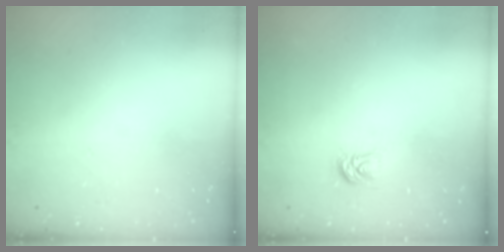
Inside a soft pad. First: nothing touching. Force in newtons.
{"total": 4.0, "press": 4.0, "slide": 0.5}